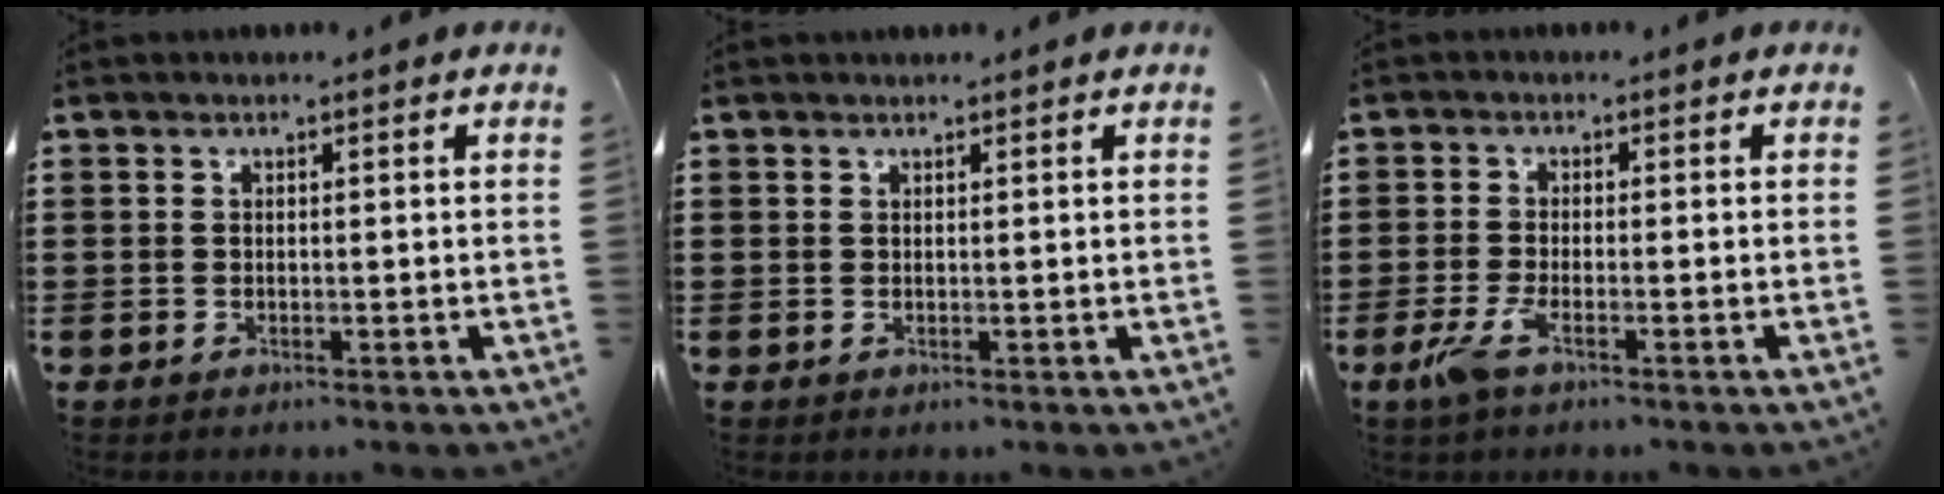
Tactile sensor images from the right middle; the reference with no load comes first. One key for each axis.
{"total": 0.6, "fx": 0.5, "fy": -0.1, "fz": 0.1, "tx": -0.002, "ty": 0.000, "tz": 0.010}
{"total": 3.8, "fx": -1.9, "fy": 0.7, "fz": 3.2, "tx": -0.081, "ty": -0.011, "tz": -0.042}